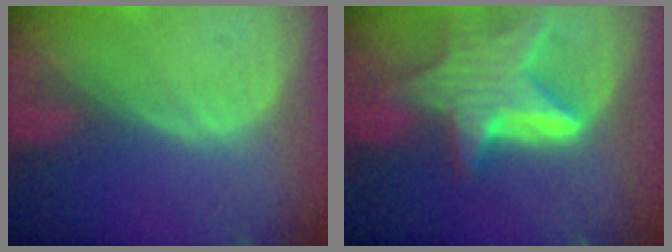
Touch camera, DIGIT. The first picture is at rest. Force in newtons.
{"total": 9.3, "press": 9.3, "slide": 0.7}